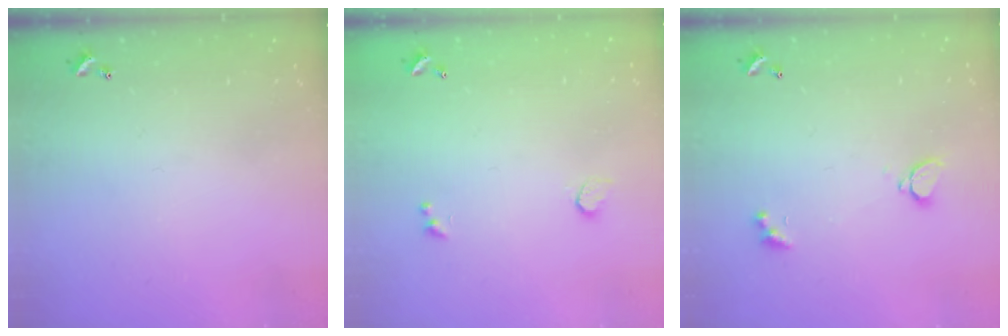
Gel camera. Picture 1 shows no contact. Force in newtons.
{"total": 1.0, "press": 0.7, "slide": 0.7}
{"total": 1.7, "press": 1.7, "slide": 0.3}